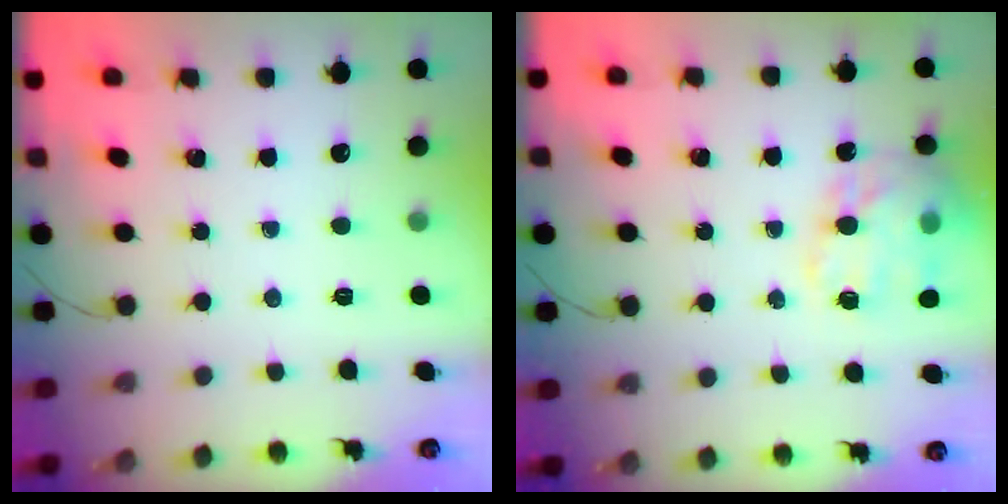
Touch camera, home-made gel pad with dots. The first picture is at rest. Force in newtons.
{"total": 19.0, "press": 18.8, "slide": 2.9}